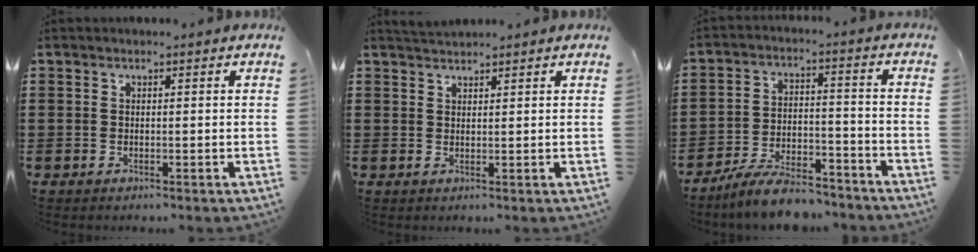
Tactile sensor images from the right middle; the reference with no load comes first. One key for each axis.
{"total": 1.7, "fx": 1.7, "fy": 0.2, "fz": 0.2, "tx": -0.009, "ty": 0.004, "tz": 0.033}
{"total": 7.8, "fx": -7.1, "fy": 1.4, "fz": 2.8, "tx": -0.047, "ty": 0.015, "tz": -0.133}